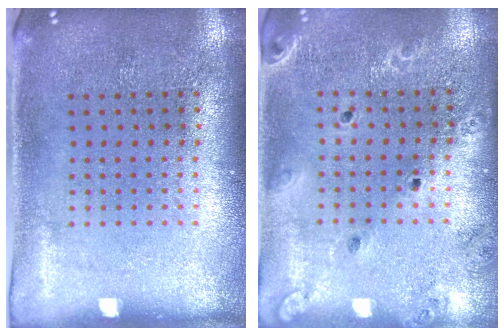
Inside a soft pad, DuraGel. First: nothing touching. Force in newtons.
{"total": 1.7, "press": 1.7, "slide": 0.4}